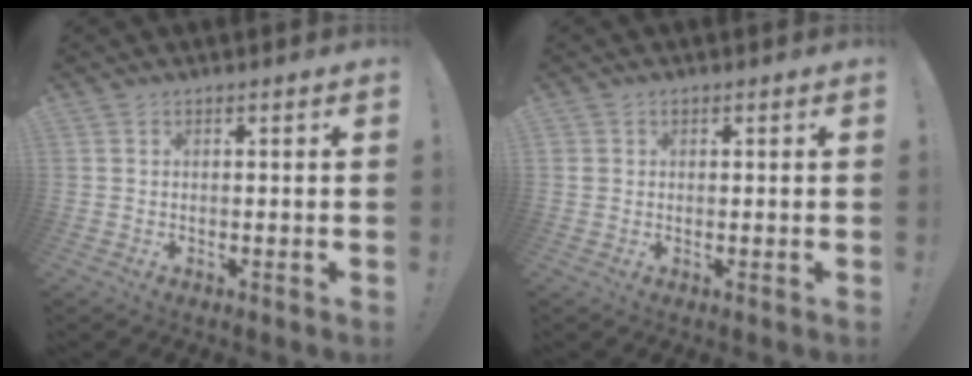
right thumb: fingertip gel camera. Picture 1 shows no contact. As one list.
[{"total": 1.2, "force": [0.4, 1.1, 0.5], "torque": [-0.008, 0.002, 0.007]}]